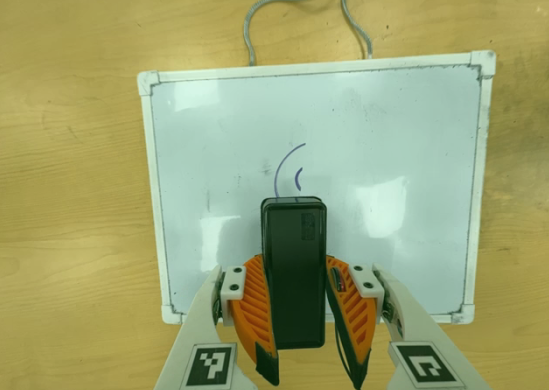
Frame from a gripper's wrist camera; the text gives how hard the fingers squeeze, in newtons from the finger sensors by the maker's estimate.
{"total": 5.2, "left": 4.4, "right": 6.0}